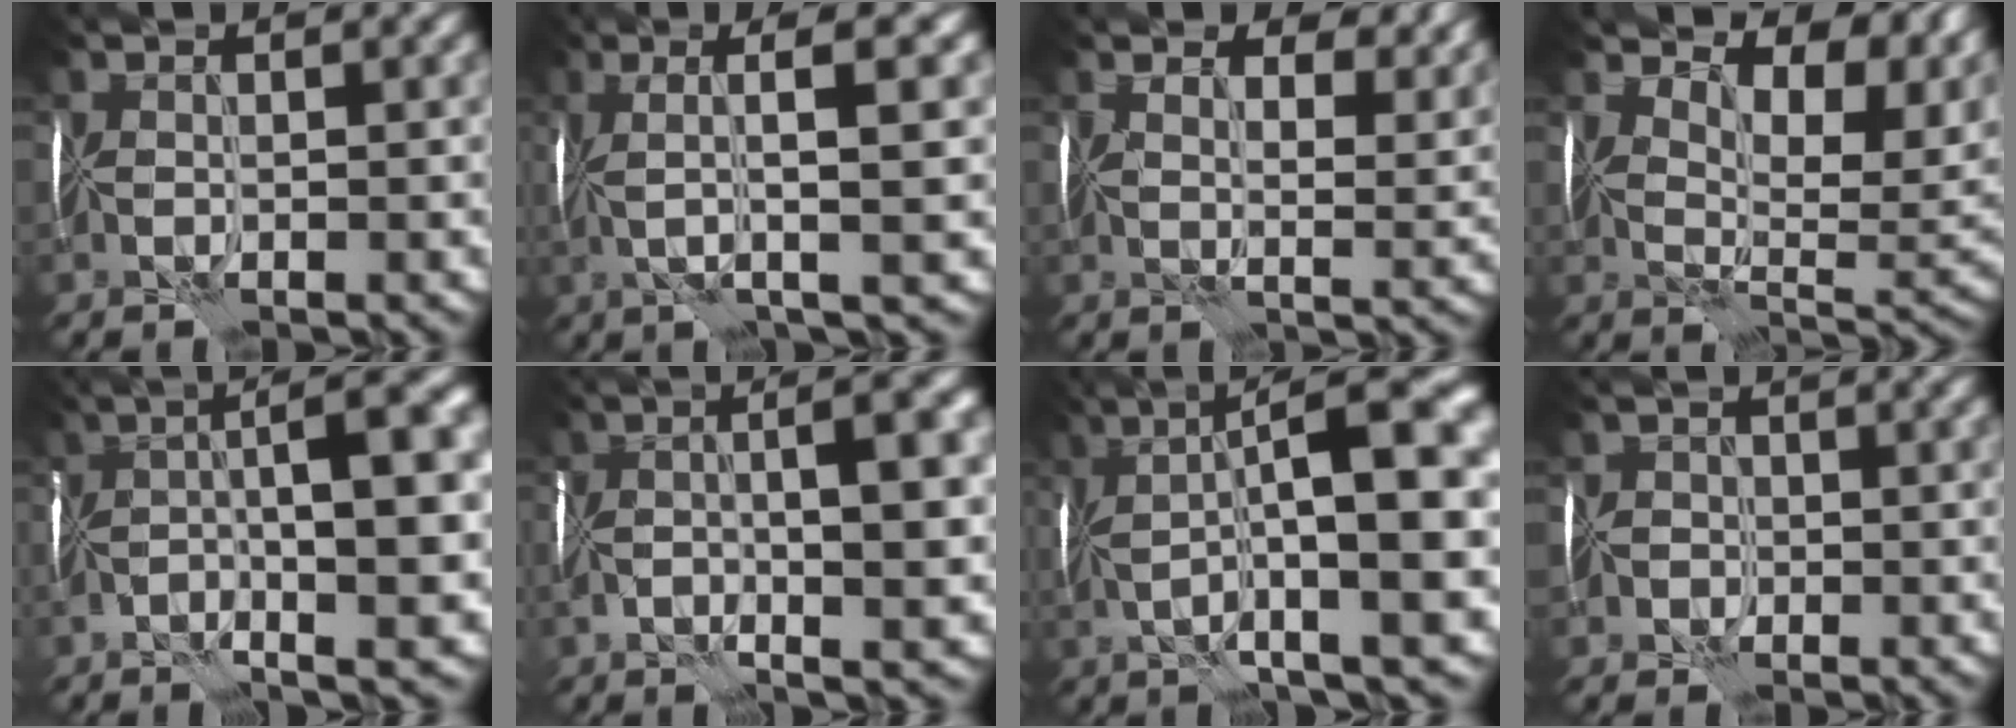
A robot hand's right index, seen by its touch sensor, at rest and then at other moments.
{"total": 6.8, "force": [1.4, 1.0, 6.5], "torque": [-0.110, 0.014, 0.021]}
{"total": 7.7, "force": [5.2, 3.4, 4.6], "torque": [-0.060, 0.017, 0.056]}
{"total": 9.7, "force": [4.9, 4.6, 6.9], "torque": [-0.101, -0.003, 0.088]}
{"total": 11.4, "force": [-1.7, 3.1, 10.8], "torque": [-0.169, 0.024, -0.022]}
{"total": 10.0, "force": [-0.9, 2.8, 9.6], "torque": [-0.149, 0.018, -0.017]}
{"total": 13.5, "force": [2.0, 3.7, 12.9], "torque": [-0.204, 0.015, 0.037]}
{"total": 1.5, "force": [-0.5, 1.4, -0.1], "torque": [0.021, 0.013, -0.019]}